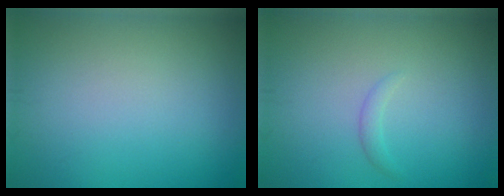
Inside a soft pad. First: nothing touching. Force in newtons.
{"total": 0.8, "press": 0.8, "slide": 0.1}